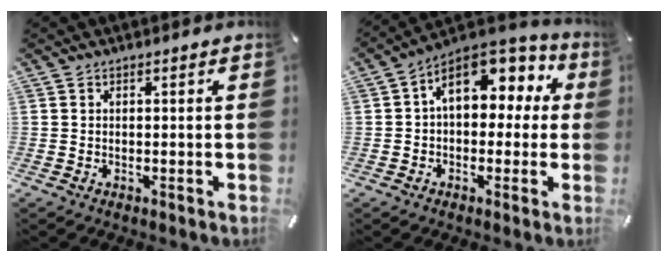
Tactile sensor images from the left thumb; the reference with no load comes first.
{"total": 11.6, "force": [4.6, 7.6, 7.5], "torque": [-0.108, -0.023, 0.083]}